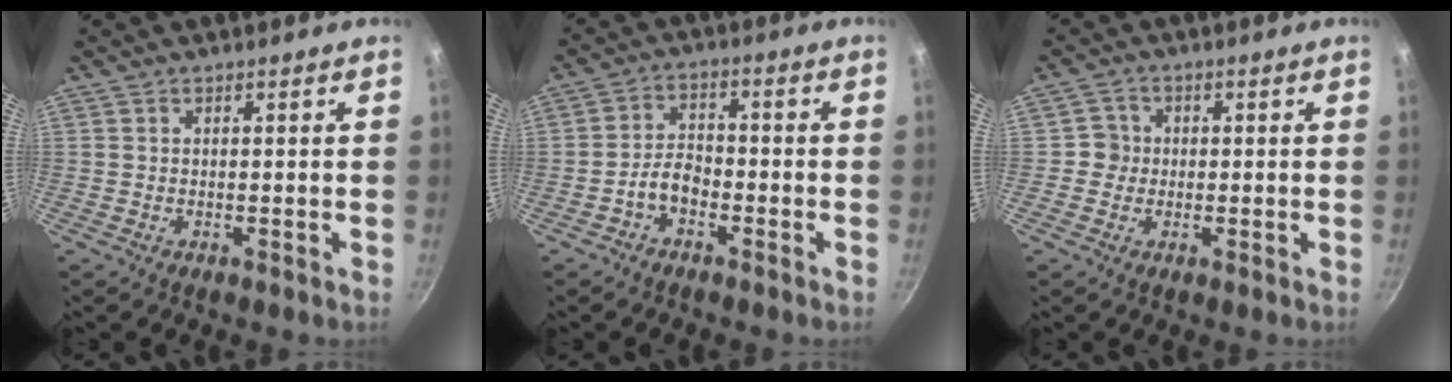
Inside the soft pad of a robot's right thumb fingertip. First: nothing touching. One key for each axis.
{"total": 4.6, "fx": -2.4, "fy": 2.8, "fz": 2.7, "tx": -0.036, "ty": 0.032, "tz": -0.049}
{"total": 3.4, "fx": -0.3, "fy": 3.3, "fz": 0.6, "tx": 0.017, "ty": 0.008, "tz": -0.014}